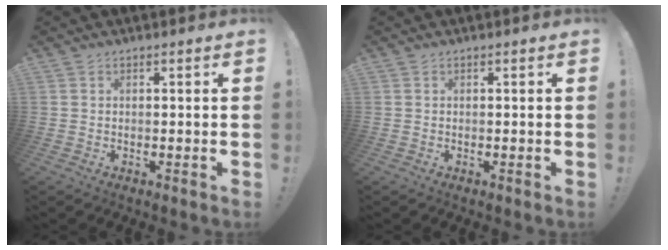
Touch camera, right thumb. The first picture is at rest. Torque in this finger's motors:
{"motor_torque": [-0.14, 0.11, 0.01, 0.00, 0.08]}